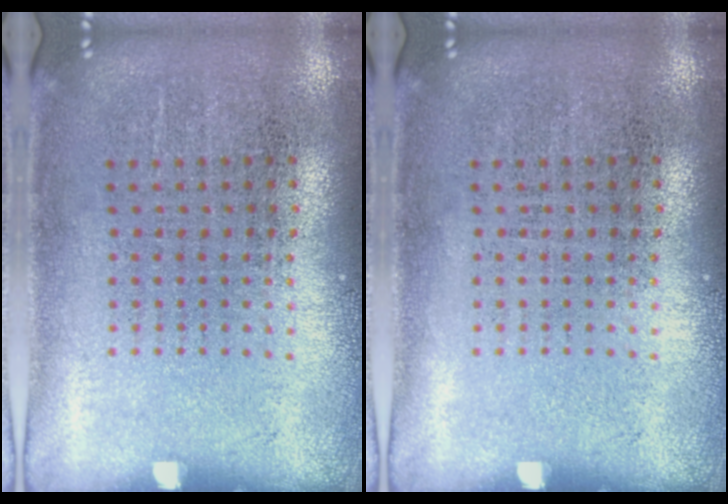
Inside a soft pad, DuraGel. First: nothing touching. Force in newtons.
{"total": 0.0}